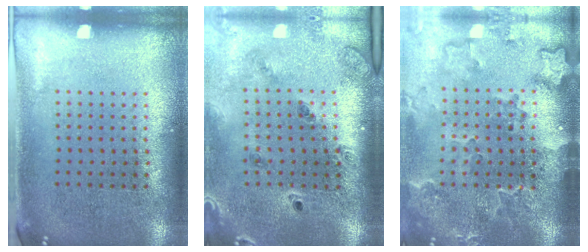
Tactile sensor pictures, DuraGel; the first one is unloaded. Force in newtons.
{"total": 1.4, "press": 1.4, "slide": 0.3}
{"total": 2.9, "press": 2.3, "slide": 1.8}